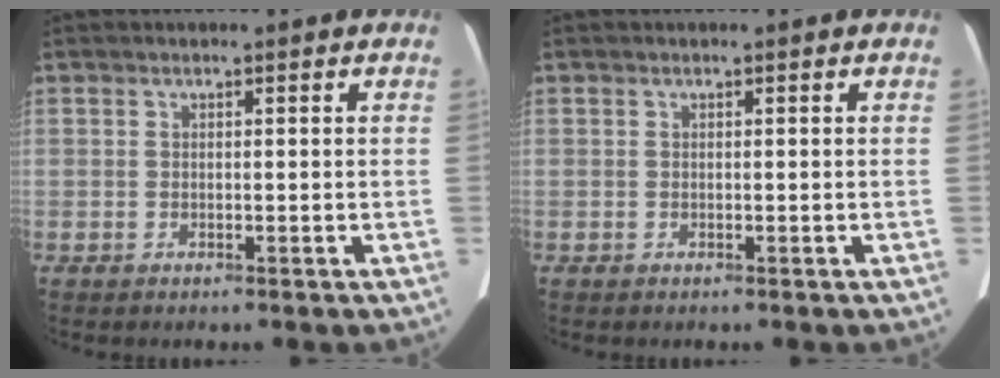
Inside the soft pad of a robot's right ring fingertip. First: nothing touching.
{"total": 0.0}